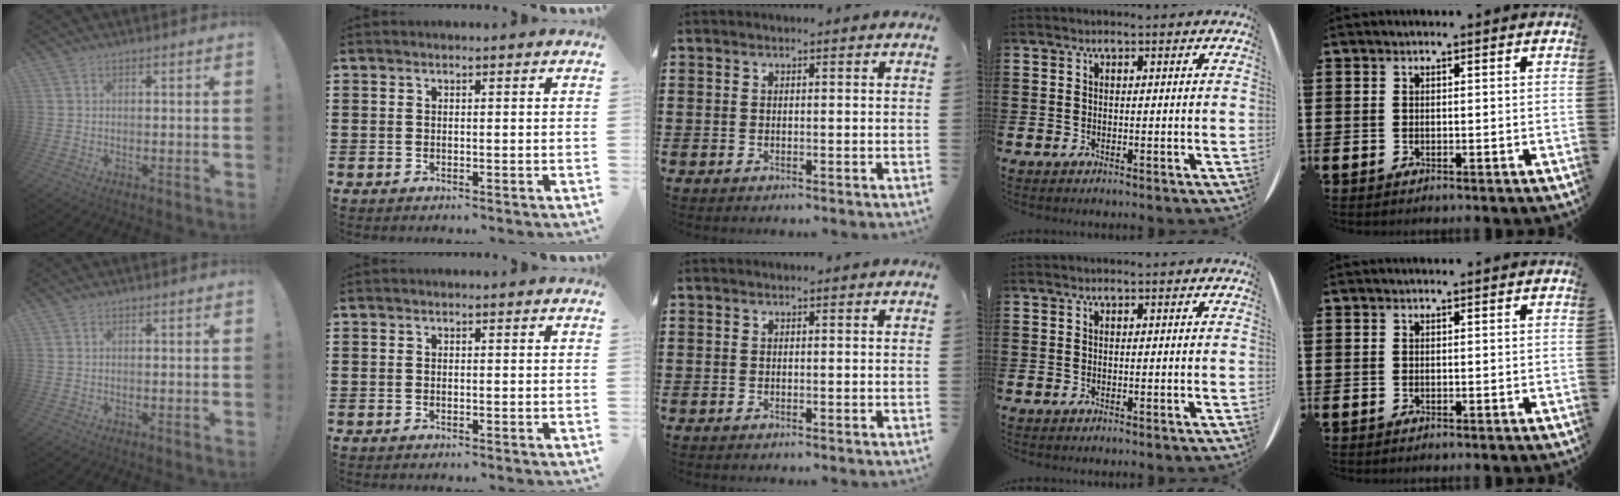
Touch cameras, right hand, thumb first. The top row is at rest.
{}